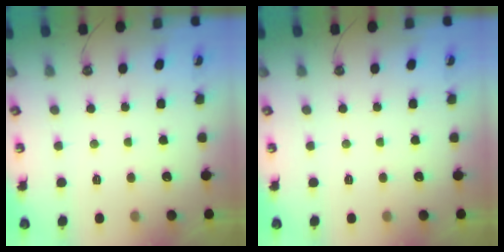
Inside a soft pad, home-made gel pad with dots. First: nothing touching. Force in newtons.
{"total": 0.0}